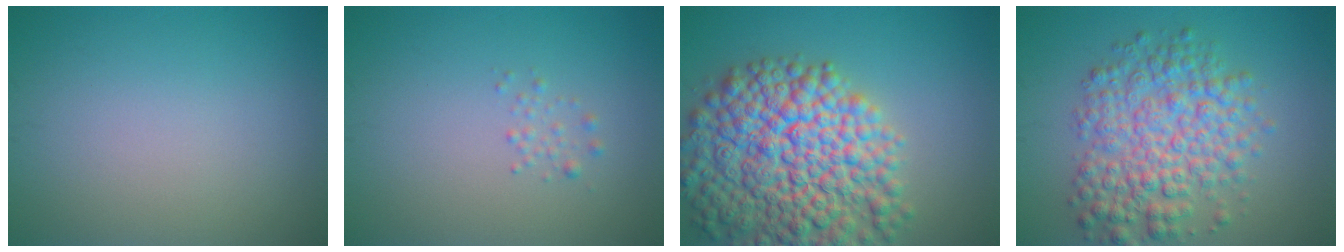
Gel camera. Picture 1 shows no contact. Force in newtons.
{"total": 0.8, "press": 0.8, "slide": 0.0}
{"total": 12.8, "press": 12.8, "slide": 0.6}
{"total": 6.9, "press": 6.9, "slide": 0.1}